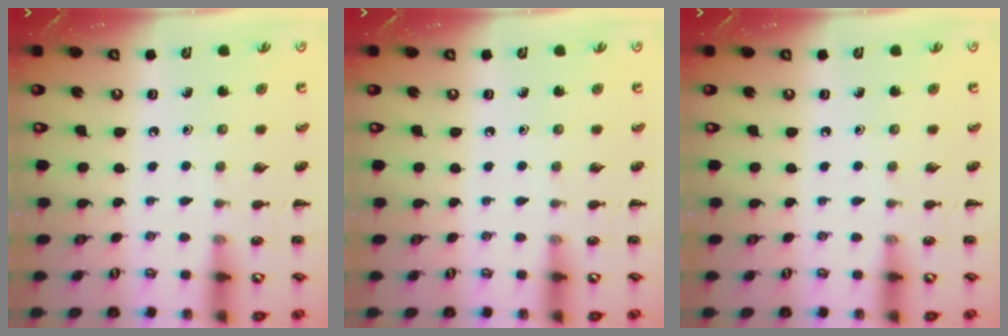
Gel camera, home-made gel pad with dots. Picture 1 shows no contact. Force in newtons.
{"total": 0.0}
{"total": 0.0}